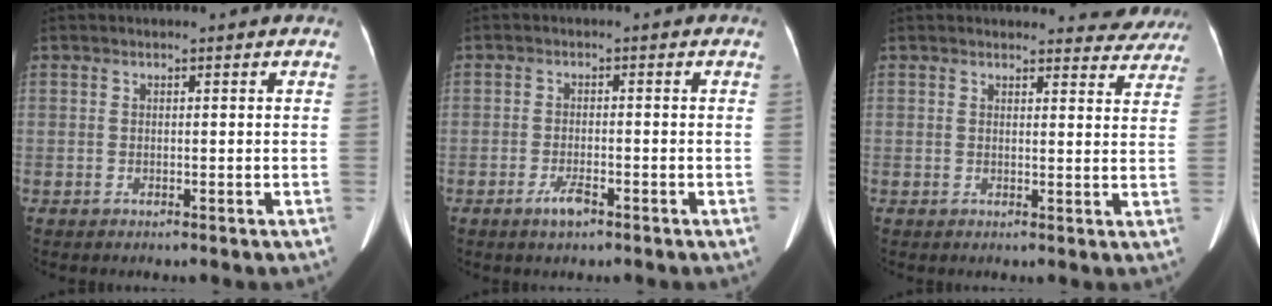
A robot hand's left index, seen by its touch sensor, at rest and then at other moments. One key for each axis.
{"total": 2.8, "fx": -1.8, "fy": 0.7, "fz": 2.0, "tx": -0.042, "ty": -0.001, "tz": -0.032}
{"total": 7.7, "fx": 7.4, "fy": 2.1, "fz": 0.4, "tx": 0.028, "ty": -0.018, "tz": 0.054}